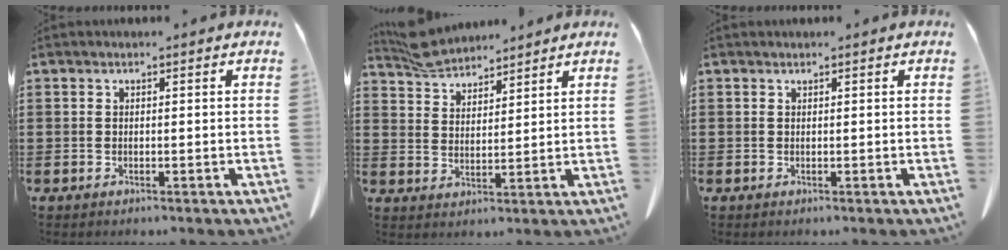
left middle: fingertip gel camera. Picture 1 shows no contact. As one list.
[{"total": 5.3, "force": [5.0, 1.5, 0.9], "torque": [-0.036, -0.013, 0.096]}, {"total": 0.0}]